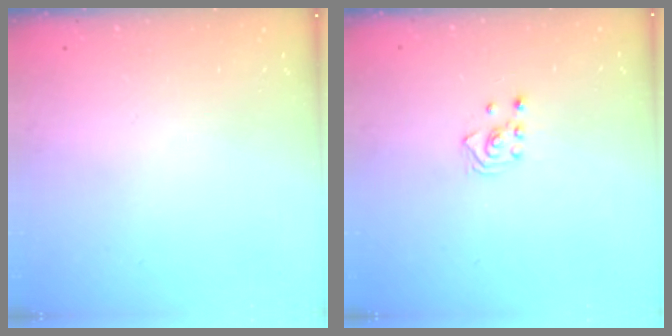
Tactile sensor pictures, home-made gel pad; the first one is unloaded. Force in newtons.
{"total": 2.6, "press": 2.4, "slide": 0.9}